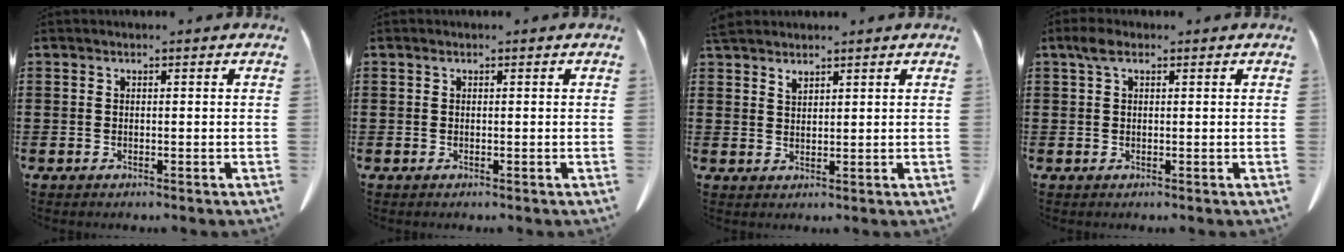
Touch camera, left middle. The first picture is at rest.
{"total": 0.0}
{"total": 1.8, "force": [1.7, 0.4, 0.4], "torque": [-0.013, 0.000, 0.034]}
{"total": 2.3, "force": [0.9, 1.1, 1.8], "torque": [-0.040, 0.007, 0.015]}